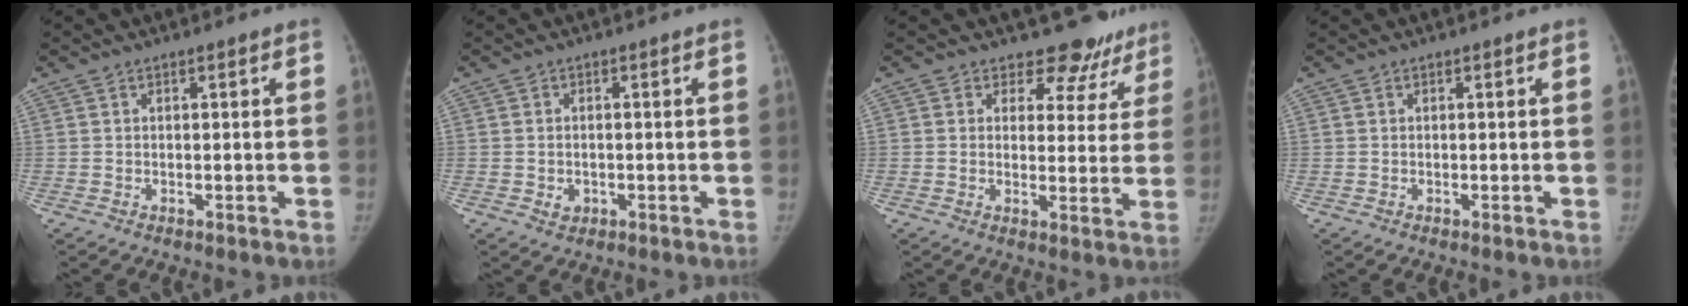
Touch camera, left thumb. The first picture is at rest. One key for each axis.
{"total": 2.2, "fx": -0.6, "fy": 1.9, "fz": 0.9, "tx": -0.004, "ty": 0.002, "tz": -0.003}
{"total": 9.5, "fx": 8.0, "fy": 5.1, "fz": 0.5, "tx": 0.047, "ty": -0.049, "tz": 0.074}
{"total": 0.0}